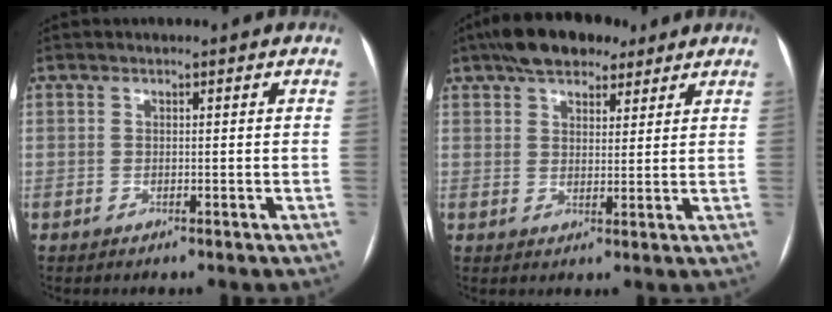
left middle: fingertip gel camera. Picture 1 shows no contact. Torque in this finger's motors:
{"motor_torque": [0.78, -0.75, 0.09, 0.02]}